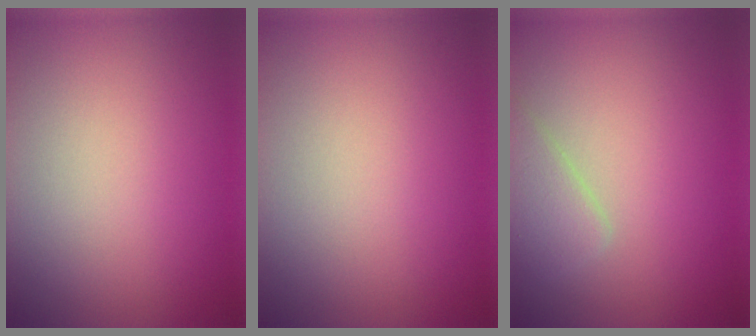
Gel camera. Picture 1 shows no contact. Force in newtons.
{"total": 0.0}
{"total": 2.0, "press": 2.0, "slide": 0.1}